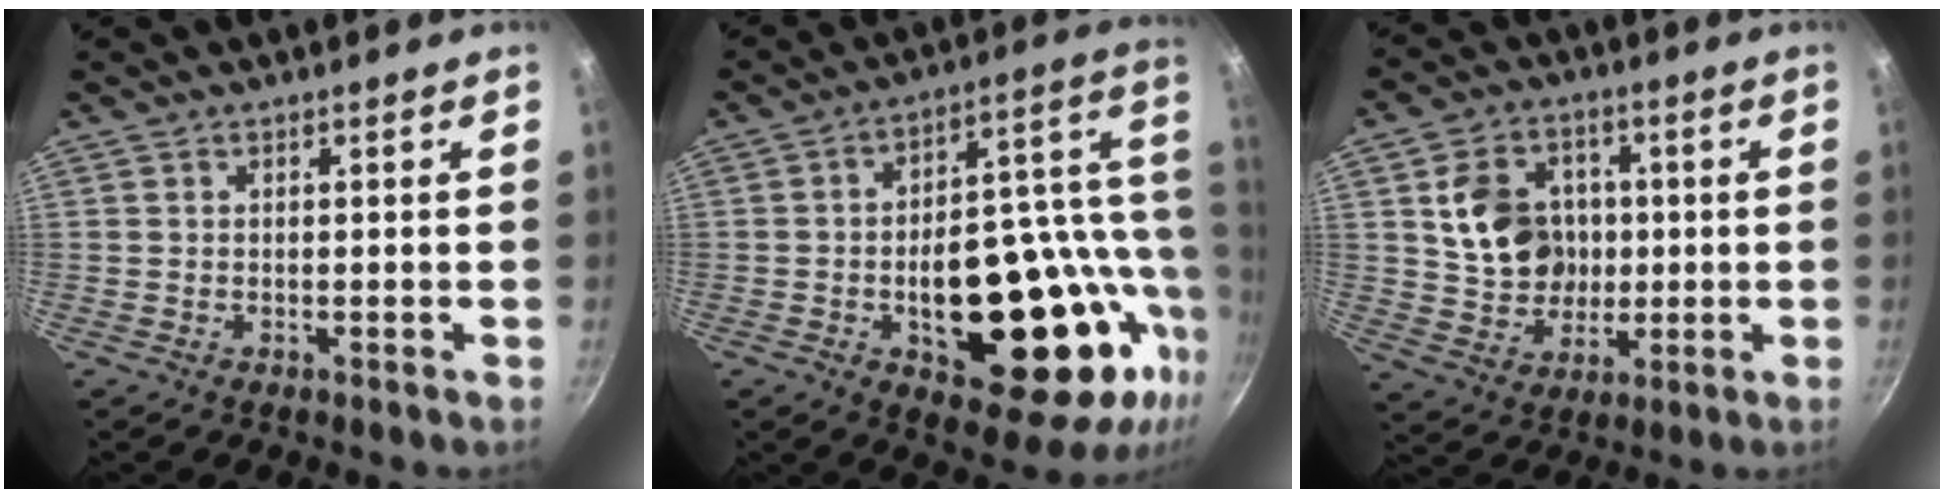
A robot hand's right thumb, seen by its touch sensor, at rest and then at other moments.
{"total": 28.8, "force": [-4.6, 14.4, 24.5], "torque": [-0.282, 0.025, -0.051]}
{"total": 13.5, "force": [1.5, 11.3, 7.1], "torque": [-0.095, 0.004, 0.035]}